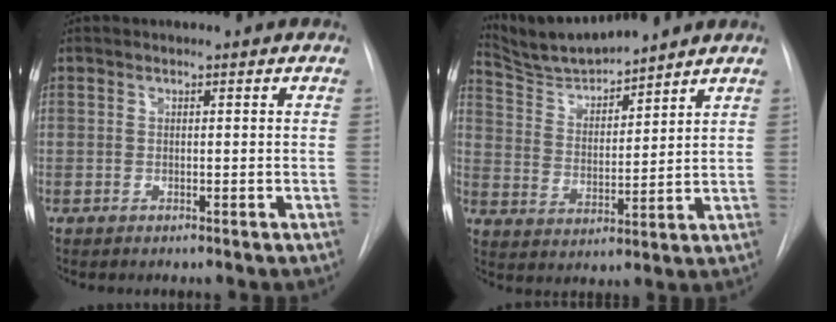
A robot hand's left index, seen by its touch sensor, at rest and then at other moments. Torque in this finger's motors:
{"motor_torque": [0.54, -0.67, -0.03, -0.01]}